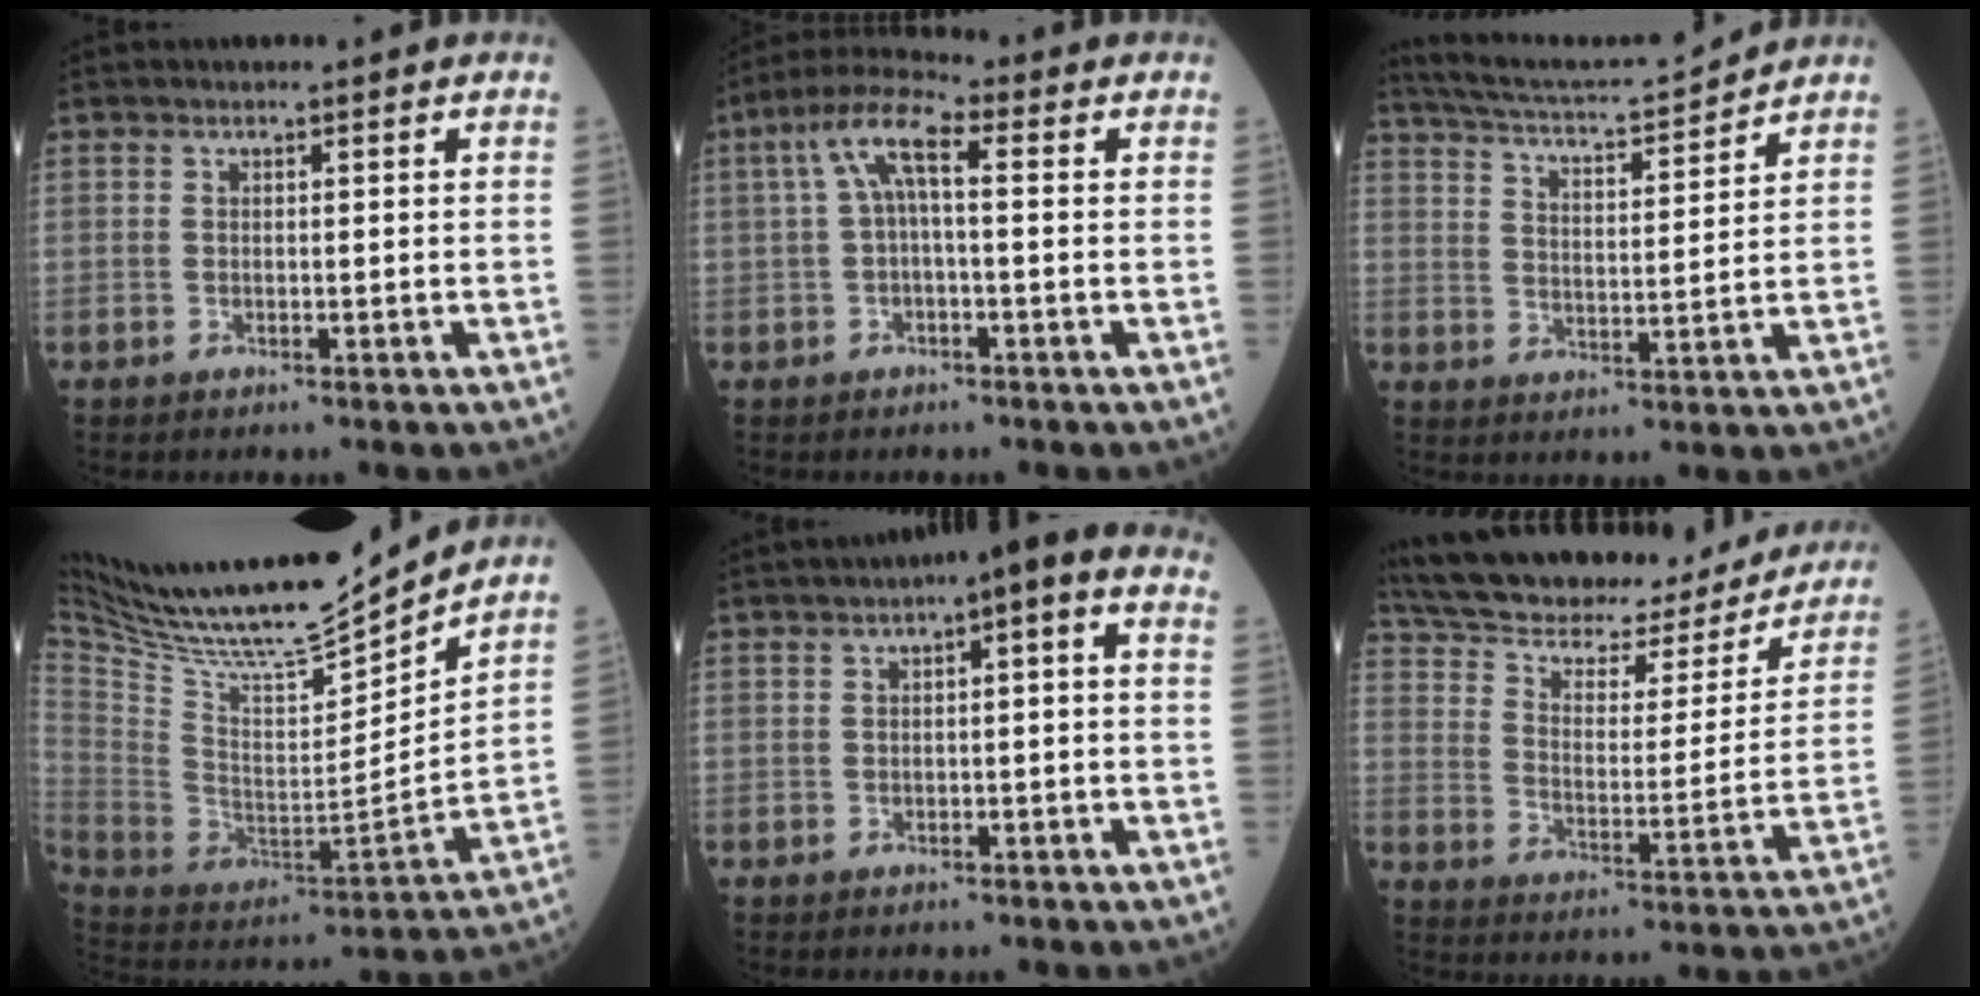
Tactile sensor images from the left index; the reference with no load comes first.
{"total": 7.3, "force": [0.7, 2.0, 7.0], "torque": [-0.140, 0.029, 0.005]}
{"total": 12.0, "force": [11.6, -0.2, 3.2], "torque": [-0.069, 0.006, 0.184]}
{"total": 23.3, "force": [20.9, 2.1, 10.1], "torque": [-0.199, -0.030, 0.348]}
{"total": 5.6, "force": [1.7, 1.3, 5.2], "torque": [-0.072, 0.030, 0.012]}
{"total": 29.4, "force": [25.4, 8.9, 11.8], "torque": [-0.214, -0.015, 0.340]}